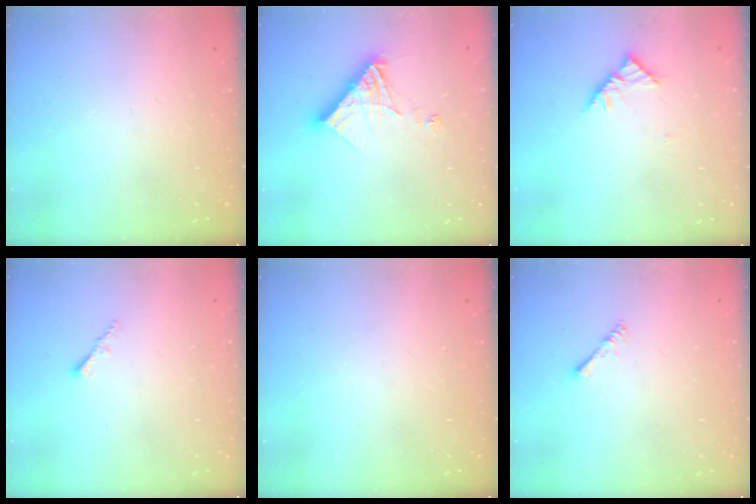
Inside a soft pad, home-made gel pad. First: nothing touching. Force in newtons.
{"total": 12.6, "press": 12.6, "slide": 1.4}
{"total": 4.5, "press": 4.3, "slide": 1.0}
{"total": 1.0, "press": 1.0, "slide": 0.4}
{"total": 0.0}
{"total": 2.0, "press": 1.9, "slide": 0.4}